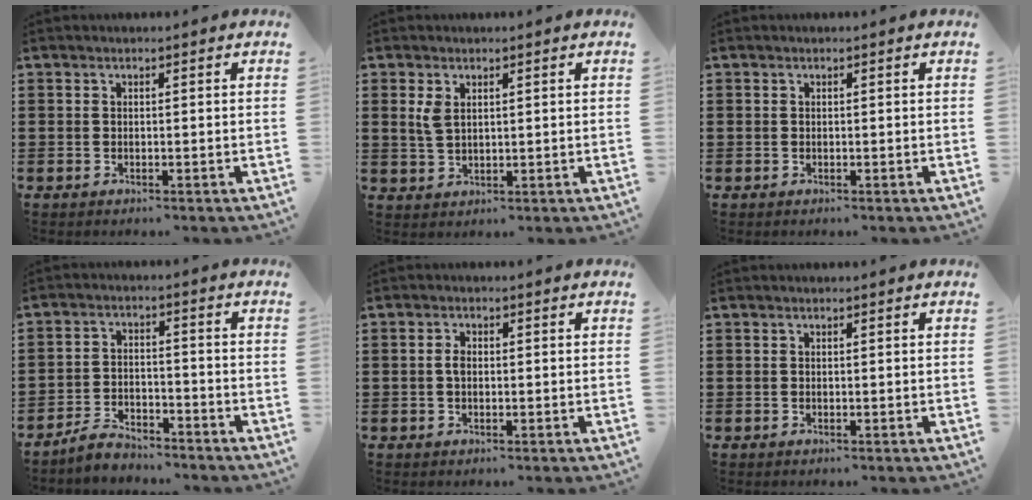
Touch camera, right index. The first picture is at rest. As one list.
[{"total": 2.6, "force": [1.2, 1.4, 1.9], "torque": [-0.041, 0.006, 0.022]}, {"total": 0.0}, {"total": 4.2, "force": [-4.0, 0.9, 0.7], "torque": [-0.022, 0.009, -0.083]}, {"total": 1.7, "force": [0.0, 0.9, 1.4], "torque": [-0.028, 0.004, -0.002]}, {"total": 0.0}]